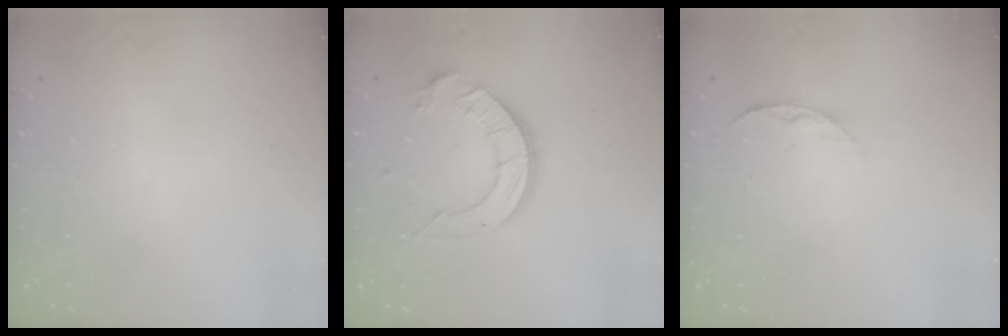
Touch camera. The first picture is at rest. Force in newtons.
{"total": 12.9, "press": 12.8, "slide": 1.4}
{"total": 5.2, "press": 5.2, "slide": 0.6}